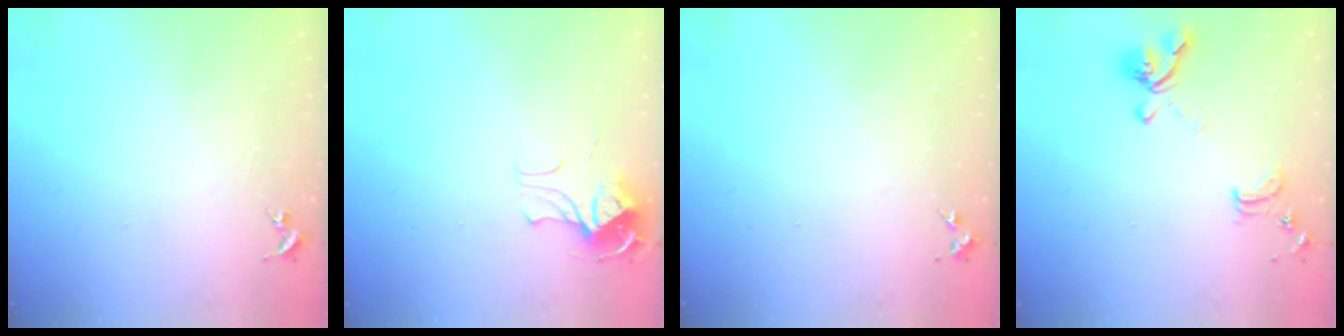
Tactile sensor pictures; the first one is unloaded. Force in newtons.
{"total": 8.8, "press": 8.8, "slide": 0.7}
{"total": 4.3, "press": 4.3, "slide": 0.6}
{"total": 14.2, "press": 14.1, "slide": 1.6}